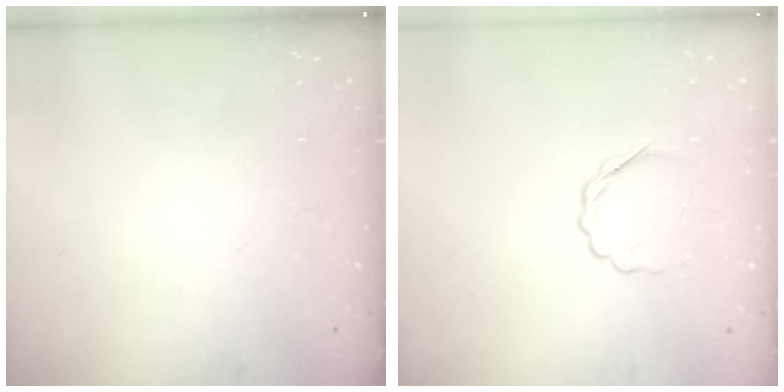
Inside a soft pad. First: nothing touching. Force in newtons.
{"total": 4.0, "press": 3.9, "slide": 0.9}